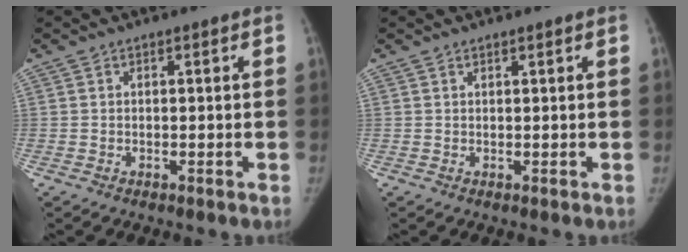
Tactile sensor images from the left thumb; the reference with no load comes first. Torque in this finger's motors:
{"motor_torque": [0.13, 0.00, -0.20, 0.04, 0.04]}